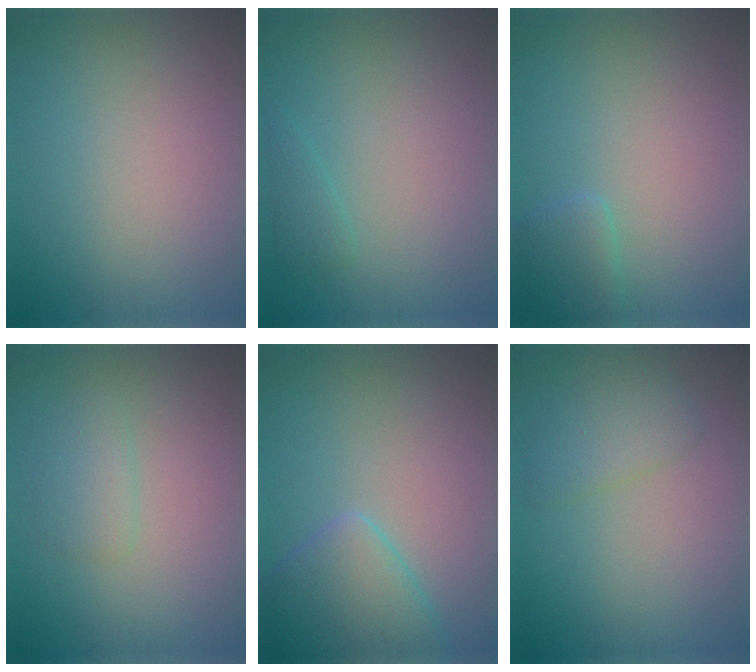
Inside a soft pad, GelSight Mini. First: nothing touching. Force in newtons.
{"total": 1.1, "press": 1.1, "slide": 0.1}
{"total": 1.8, "press": 1.8, "slide": 0.2}
{"total": 1.7, "press": 1.7, "slide": 0.2}
{"total": 4.2, "press": 4.2, "slide": 0.3}
{"total": 2.2, "press": 2.2, "slide": 0.1}